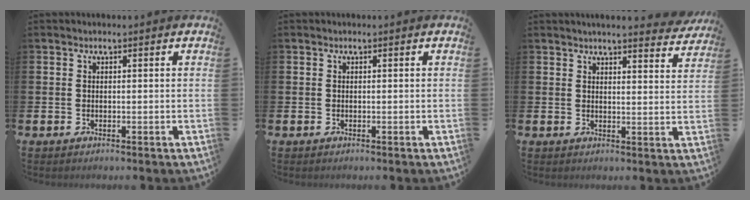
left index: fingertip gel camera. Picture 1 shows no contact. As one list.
[{"total": 0.0}, {"total": 4.0, "force": [4.0, -0.1, 0.8], "torque": [-0.015, -0.025, 0.068]}]